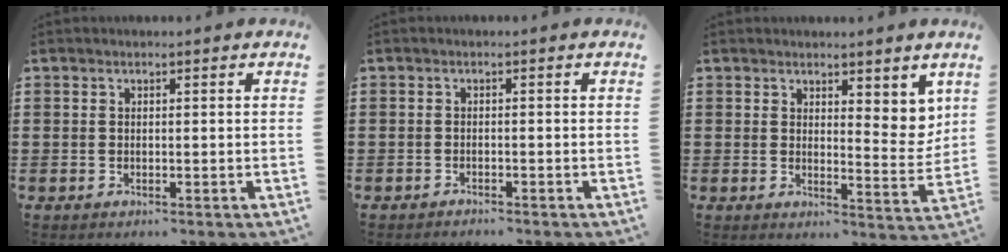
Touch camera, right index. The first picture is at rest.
{"total": 0.9, "force": [-0.9, 0.0, 0.0], "torque": [-0.003, 0.002, -0.020]}
{"total": 4.3, "force": [3.3, 1.8, 2.1], "torque": [-0.024, -0.013, 0.057]}